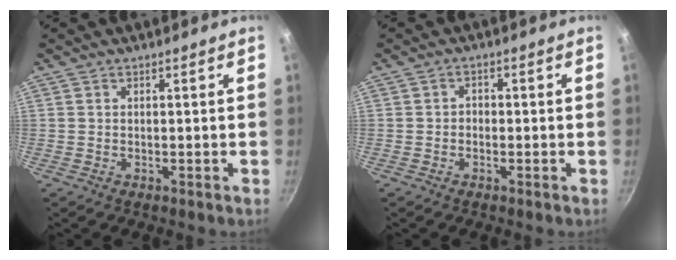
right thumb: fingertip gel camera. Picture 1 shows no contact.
{"total": 1.7, "force": [-0.5, 1.4, 0.8], "torque": [-0.009, 0.009, -0.011]}